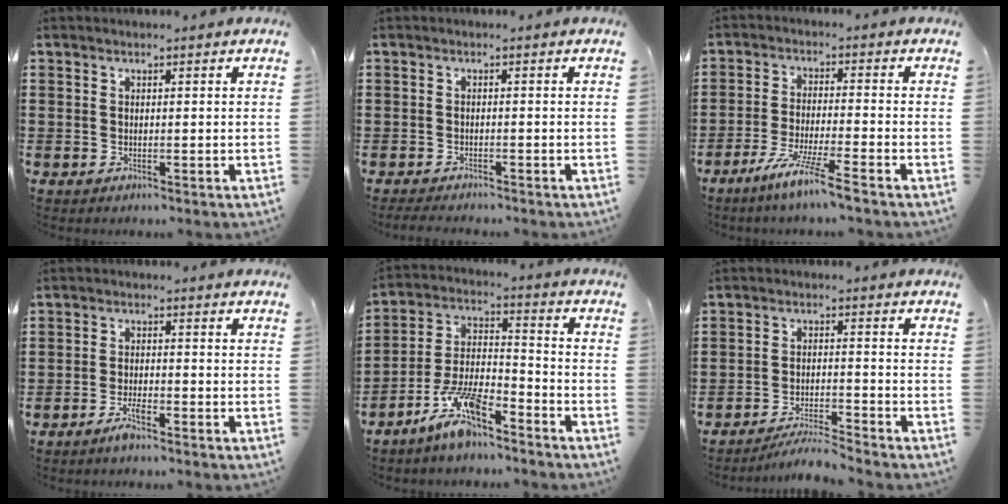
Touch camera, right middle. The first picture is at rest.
{"total": 1.2, "force": [-1.2, 0.1, 0.1], "torque": [-0.006, -0.001, -0.023]}
{"total": 6.9, "force": [-5.5, -0.5, 4.1], "torque": [-0.083, -0.015, -0.105]}
{"total": 2.9, "force": [-2.1, 0.4, 2.0], "torque": [-0.042, 0.001, -0.040]}
{"total": 9.9, "force": [-7.6, 2.4, 5.8], "torque": [-0.126, 0.007, -0.147]}
{"total": 4.1, "force": [-3.9, 0.0, 1.1], "torque": [-0.021, 0.001, -0.079]}